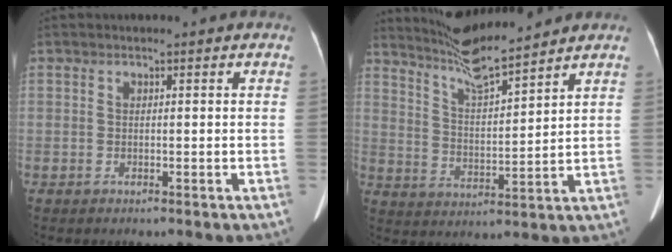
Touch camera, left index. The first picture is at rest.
{"total": 9.9, "force": [9.1, -0.5, 3.8], "torque": [-0.078, 0.003, 0.169]}